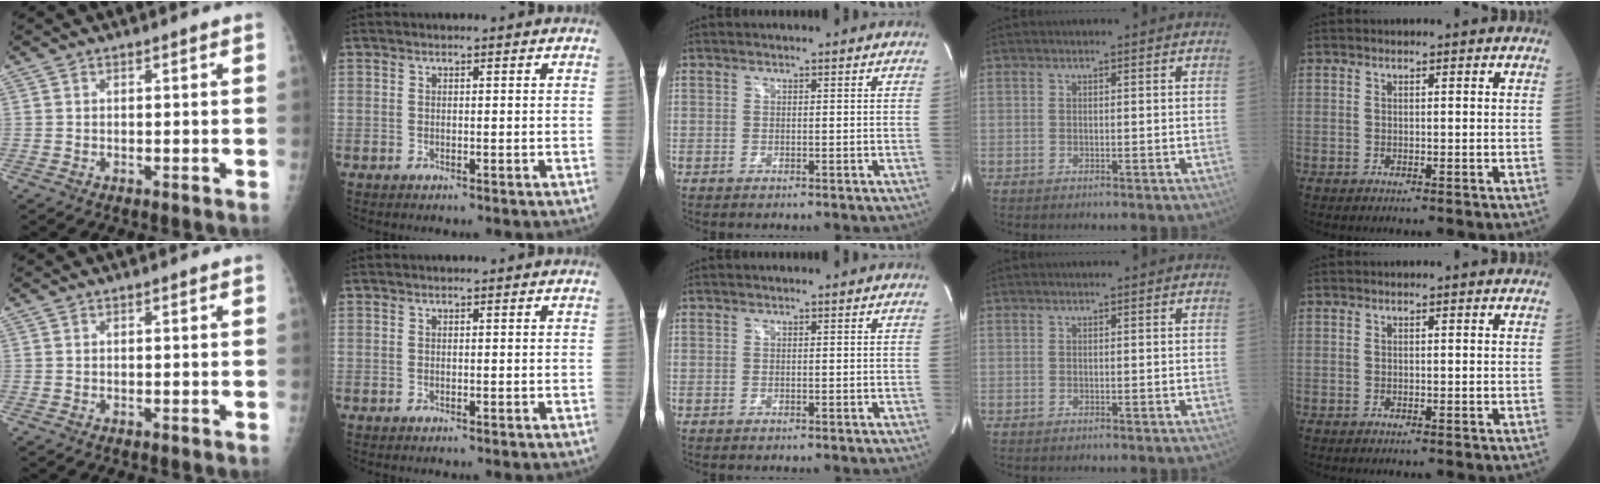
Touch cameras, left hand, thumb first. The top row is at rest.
{}